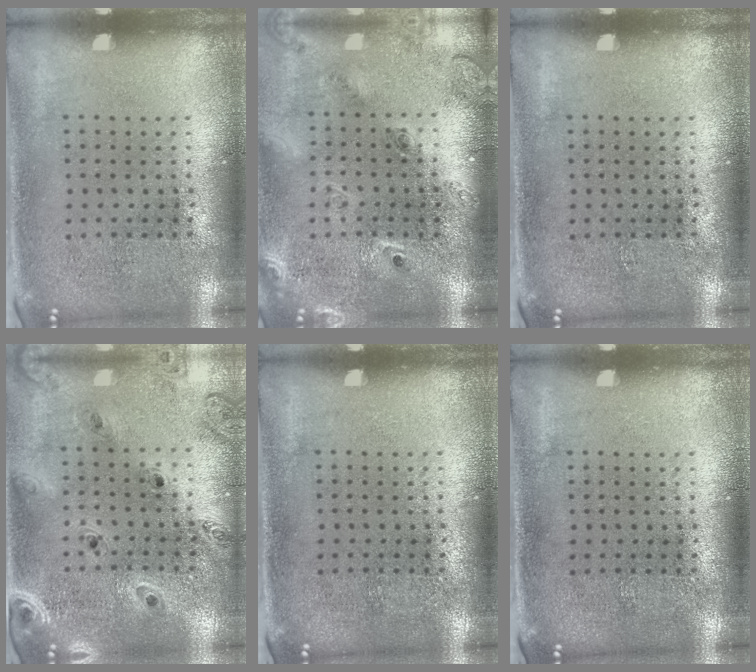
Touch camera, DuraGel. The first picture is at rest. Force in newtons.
{"total": 2.4, "press": 1.7, "slide": 1.6}
{"total": 0.0}
{"total": 1.4, "press": 1.4, "slide": 0.1}
{"total": 0.0}
{"total": 0.0}